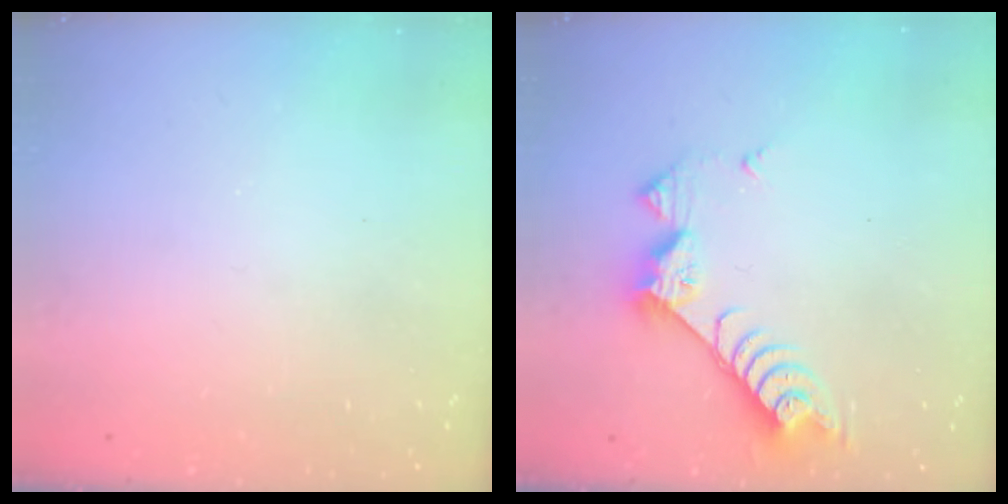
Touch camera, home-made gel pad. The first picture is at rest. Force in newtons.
{"total": 8.4, "press": 8.3, "slide": 0.7}